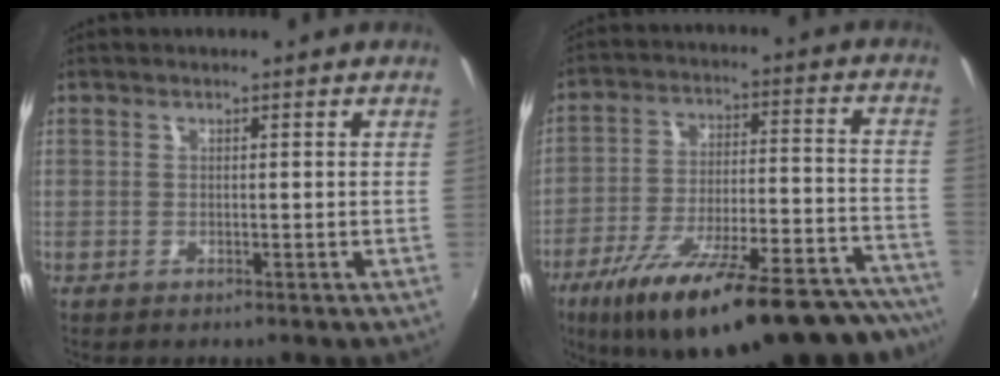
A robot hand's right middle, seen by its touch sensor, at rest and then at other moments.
{"total": 31.6, "force": [-25.4, 7.4, 17.3], "torque": [-0.257, -0.032, -0.350]}